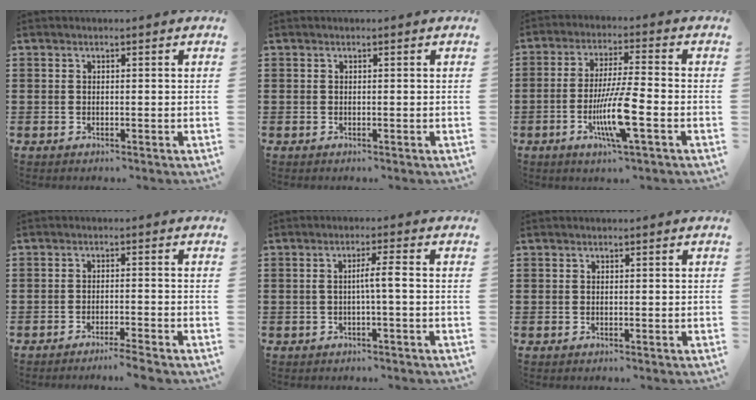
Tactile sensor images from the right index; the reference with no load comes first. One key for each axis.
{"total": 0.0}
{"total": 9.7, "fx": -3.3, "fy": 1.2, "fz": 9.1, "tx": -0.180, "ty": -0.015, "tz": -0.063}
{"total": 2.5, "fx": -2.4, "fy": -0.4, "fz": 0.9, "tx": -0.016, "ty": 0.000, "tz": -0.047}
{"total": 3.0, "fx": -0.3, "fy": -0.2, "fz": 3.0, "tx": -0.056, "ty": -0.003, "tz": -0.010}
{"total": 0.0}